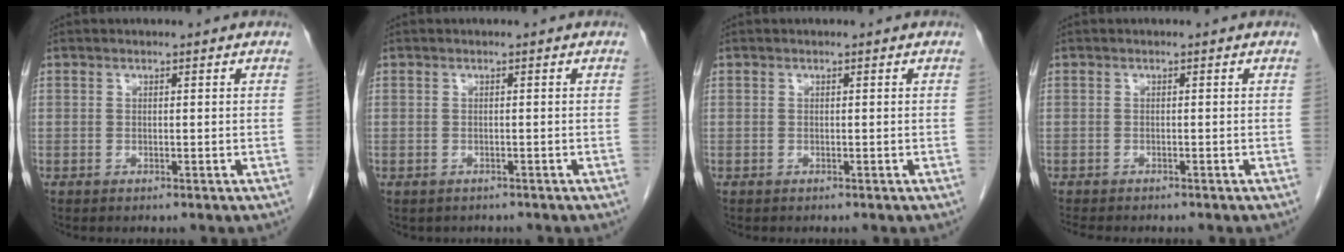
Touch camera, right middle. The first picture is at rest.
{"total": 1.6, "force": [-1.4, 0.9, 0.1], "torque": [-0.010, -0.002, -0.017]}
{"total": 0.0}
{"total": 4.5, "force": [-3.9, 1.1, 1.9], "torque": [-0.029, -0.009, -0.055]}